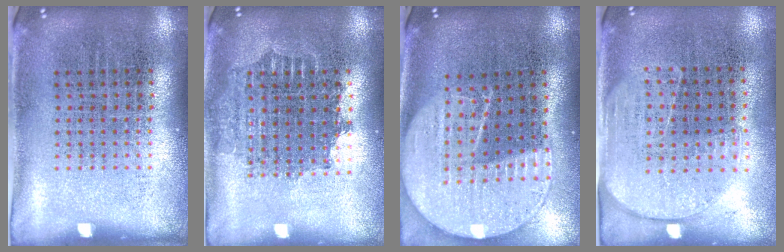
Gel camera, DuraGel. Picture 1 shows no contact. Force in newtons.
{"total": 1.6, "press": 1.3, "slide": 0.9}
{"total": 2.1, "press": 1.8, "slide": 1.1}
{"total": 1.7, "press": 1.5, "slide": 0.9}